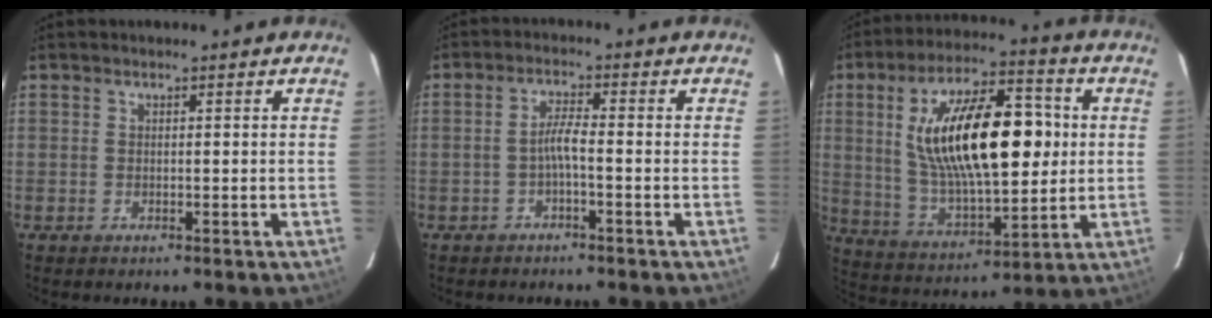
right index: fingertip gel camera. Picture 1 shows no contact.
{"total": 2.8, "force": [-1.4, 0.0, 2.5], "torque": [-0.052, 0.006, -0.027]}
{"total": 22.5, "force": [3.3, 9.4, 20.2], "torque": [-0.361, 0.020, 0.070]}